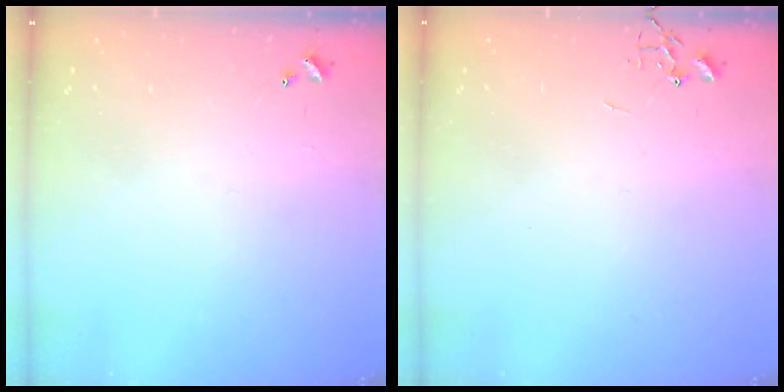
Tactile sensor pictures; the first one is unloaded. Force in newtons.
{"total": 0.0}